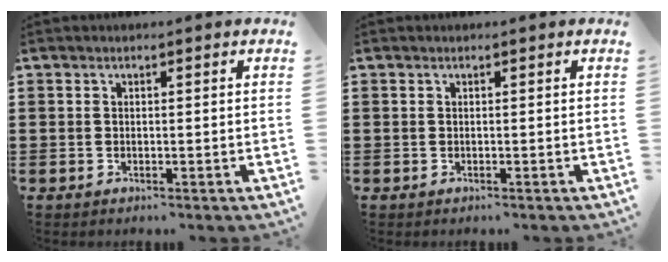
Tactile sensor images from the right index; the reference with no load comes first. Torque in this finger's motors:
{"motor_torque": [-2.14, 0.00, -1.05, -0.13]}